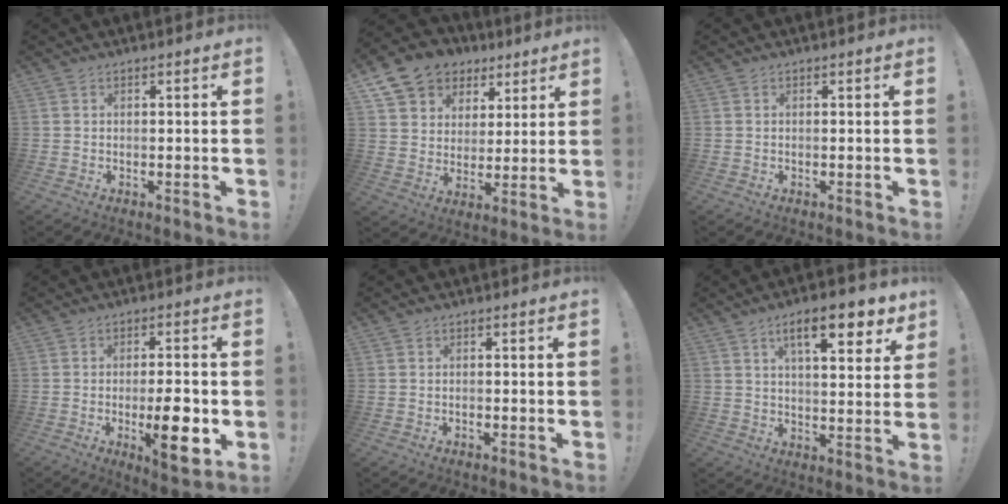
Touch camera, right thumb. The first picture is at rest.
{"total": 12.8, "force": [7.5, 9.5, 4.1], "torque": [-0.060, -0.049, 0.149]}
{"total": 0.0}
{"total": 11.8, "force": [-3.2, 3.3, 10.9], "torque": [-0.152, -0.005, -0.049]}
{"total": 0.7, "force": [-0.7, 0.1, 0.0], "torque": [-0.006, 0.002, -0.011]}
{"total": 13.2, "force": [6.7, 4.2, 10.5], "torque": [-0.156, -0.020, 0.104]}